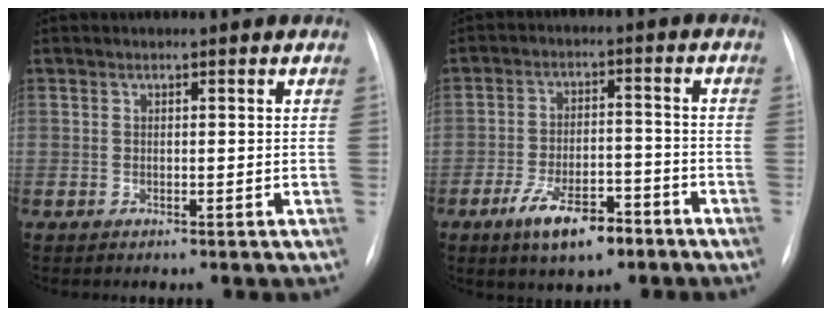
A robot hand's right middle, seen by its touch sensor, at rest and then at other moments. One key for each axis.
{"total": 8.6, "fx": -5.3, "fy": 3.2, "fz": 5.9, "tx": -0.107, "ty": -0.001, "tz": -0.087}